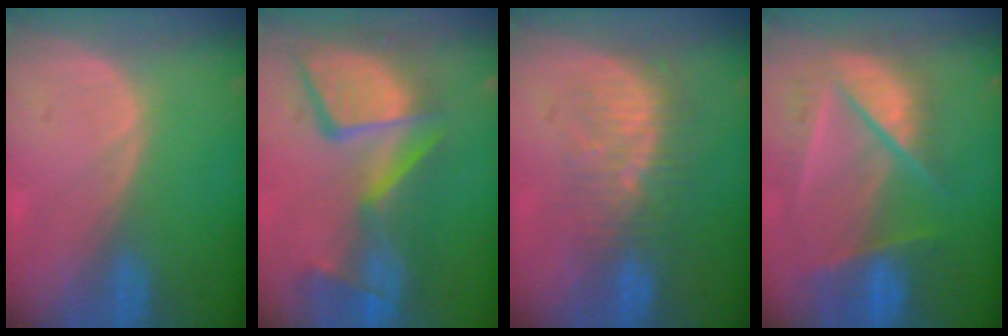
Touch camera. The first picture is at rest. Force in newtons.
{"total": 13.2, "press": 11.2, "slide": 7.0}
{"total": 7.9, "press": 7.5, "slide": 2.5}
{"total": 9.9, "press": 8.3, "slide": 5.4}